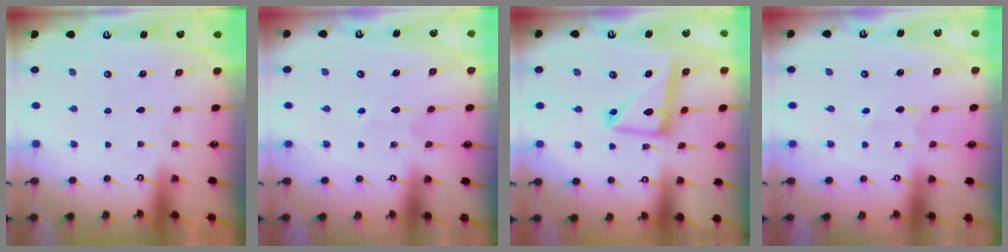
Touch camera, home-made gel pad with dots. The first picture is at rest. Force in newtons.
{"total": 3.5, "press": 3.5, "slide": 0.4}
{"total": 14.4, "press": 14.3, "slide": 1.4}
{"total": 2.7, "press": 2.6, "slide": 0.3}